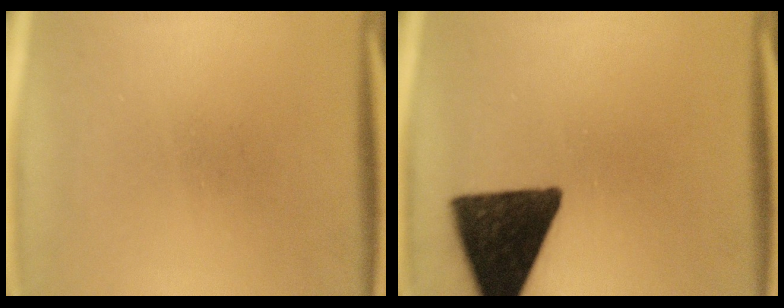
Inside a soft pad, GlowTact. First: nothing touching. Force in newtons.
{"total": 15.1}